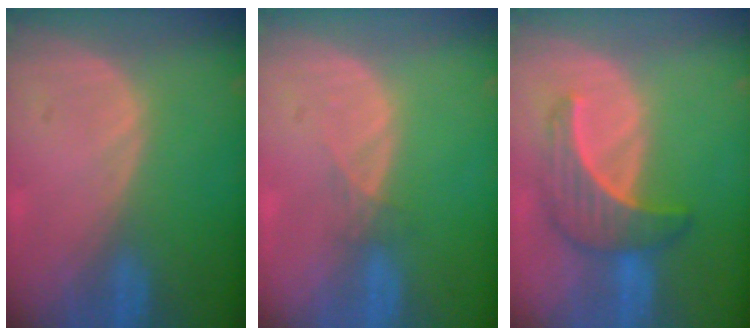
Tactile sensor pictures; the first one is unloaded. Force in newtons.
{"total": 1.1, "press": 1.1, "slide": 0.2}
{"total": 6.5, "press": 6.4, "slide": 0.9}